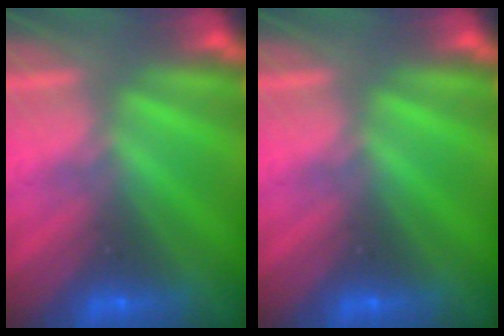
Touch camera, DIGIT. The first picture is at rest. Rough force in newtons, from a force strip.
{"total": 0.0}